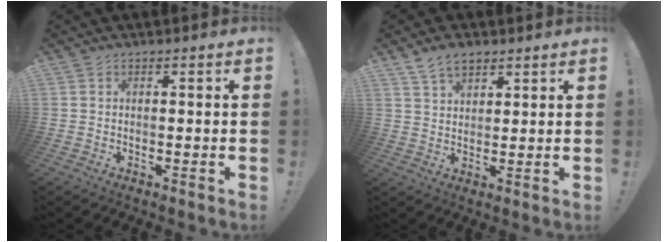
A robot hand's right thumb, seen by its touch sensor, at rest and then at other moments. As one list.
[{"total": 6.2, "force": [4.4, 3.3, 2.7], "torque": [-0.051, -0.014, 0.085]}]